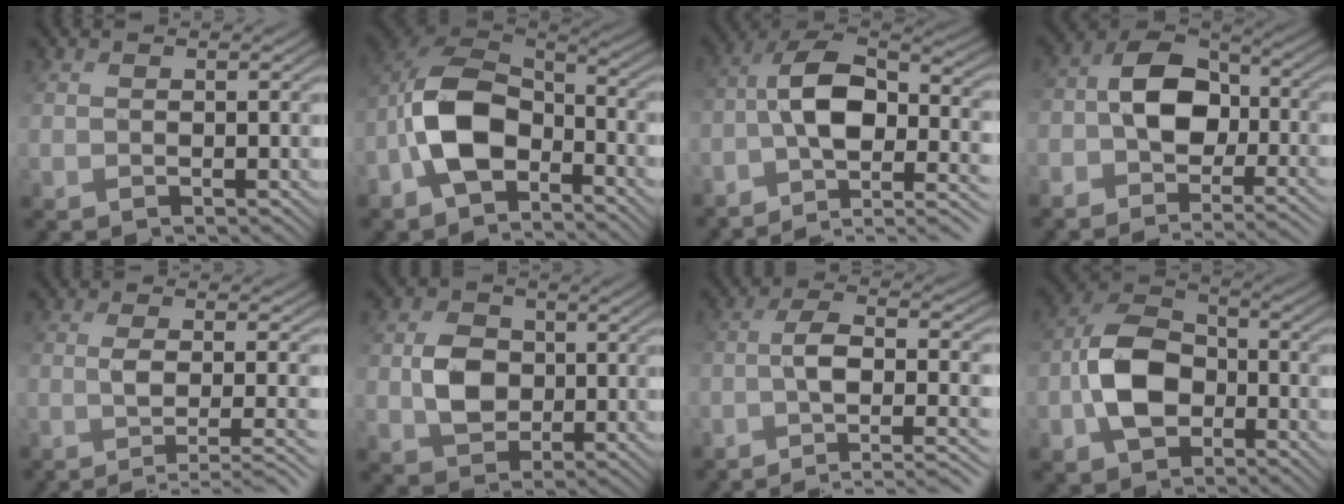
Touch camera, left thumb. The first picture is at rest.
{"total": 11.1, "force": [-4.7, 6.1, 8.0], "torque": [-0.173, 0.003, -0.112]}
{"total": 12.7, "force": [-4.8, 5.7, 10.2], "torque": [-0.201, -0.002, -0.091]}
{"total": 8.7, "force": [-3.5, 5.2, 6.0], "torque": [-0.115, -0.002, -0.077]}
{"total": 6.2, "force": [-2.6, 1.8, 5.3], "torque": [-0.081, -0.008, -0.041]}
{"total": 5.1, "force": [-0.3, 4.2, 2.9], "torque": [-0.060, -0.001, -0.008]}
{"total": 9.1, "force": [-4.7, 2.7, 7.3], "torque": [-0.107, 0.005, -0.083]}
{"total": 9.3, "force": [-3.1, 6.1, 6.3], "torque": [-0.136, 0.006, -0.075]}